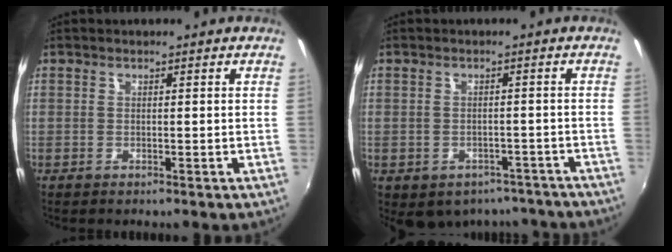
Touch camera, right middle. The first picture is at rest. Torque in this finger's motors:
{"motor_torque": [1.07, -1.07, 0.30, 0.10]}